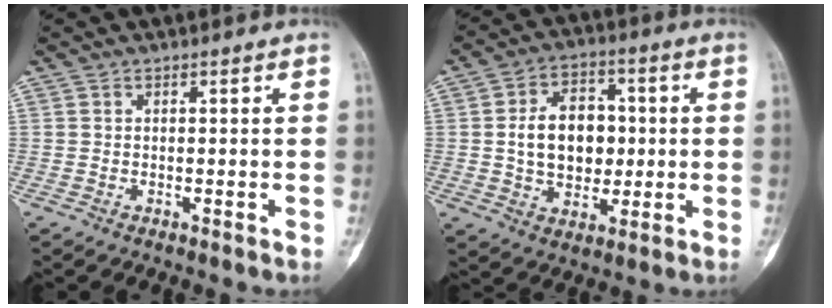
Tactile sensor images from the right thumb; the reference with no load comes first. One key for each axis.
{"total": 12.4, "fx": 0.6, "fy": 8.7, "fz": 8.8, "tx": -0.109, "ty": 0.008, "tz": 0.011}